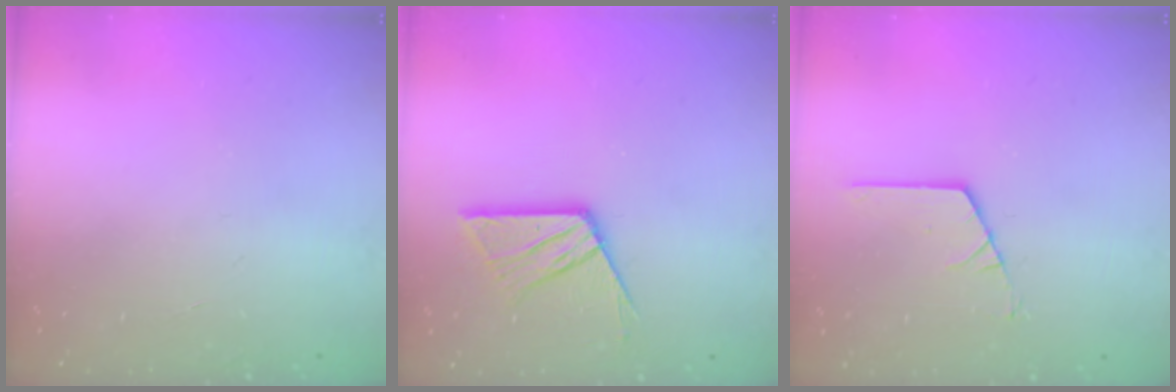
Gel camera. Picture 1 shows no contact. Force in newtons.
{"total": 12.2, "press": 12.2, "slide": 1.0}
{"total": 2.9, "press": 2.9, "slide": 0.2}